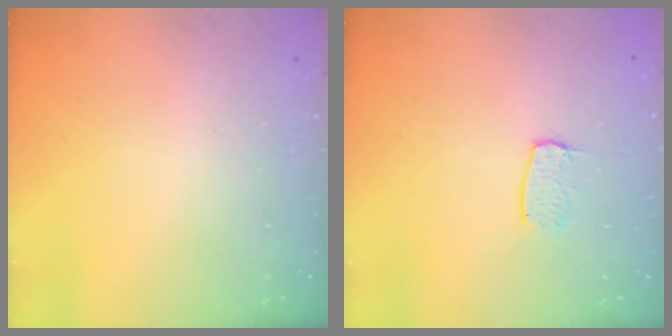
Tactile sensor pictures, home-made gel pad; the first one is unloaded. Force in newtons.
{"total": 6.0, "press": 6.0, "slide": 0.5}